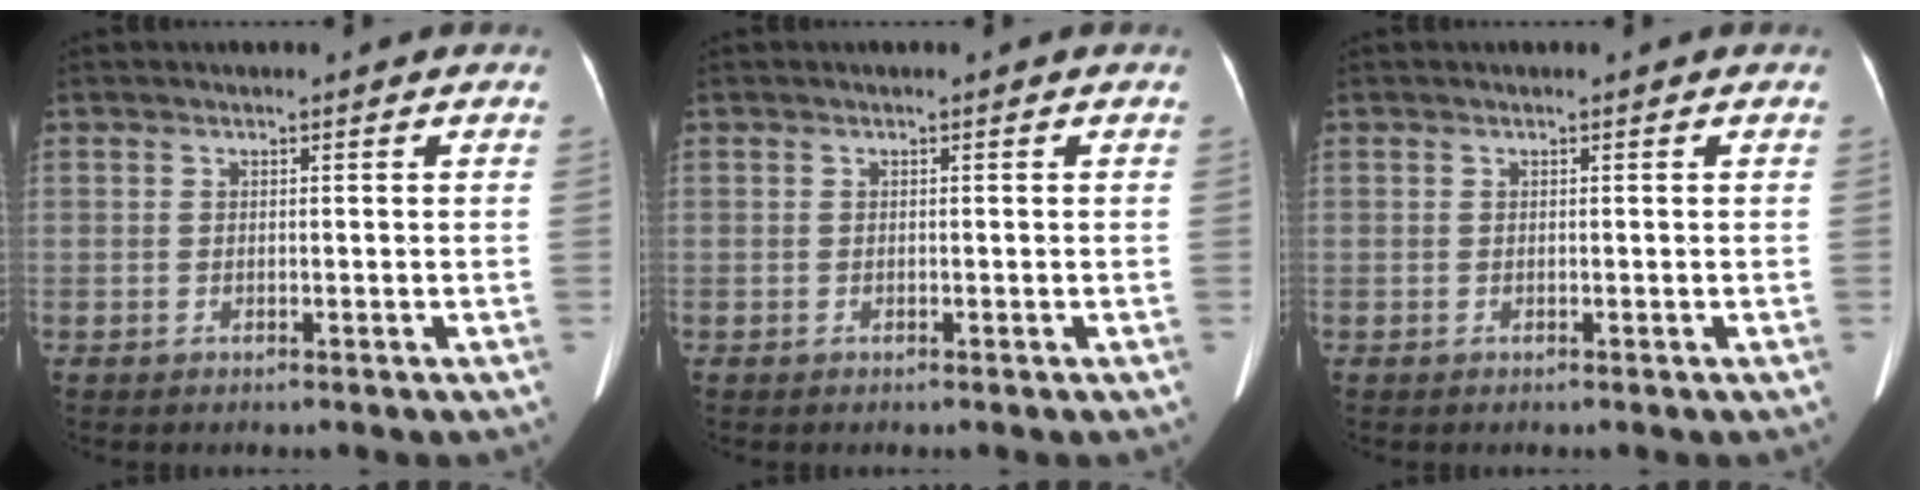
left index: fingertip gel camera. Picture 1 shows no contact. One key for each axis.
{"total": 0.0}
{"total": 0.0}